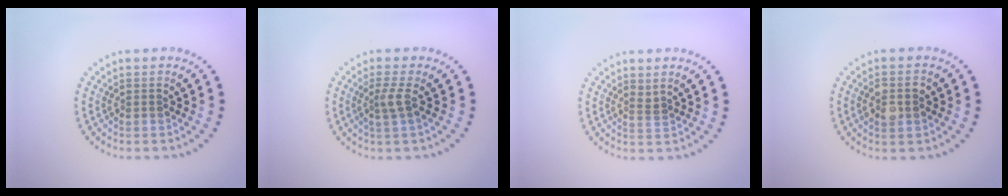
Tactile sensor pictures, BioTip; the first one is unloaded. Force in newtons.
{"total": 1.8, "press": 1.4, "slide": 1.2}
{"total": 0.8, "press": 0.4, "slide": 0.6}
{"total": 2.7, "press": 2.7, "slide": 0.2}